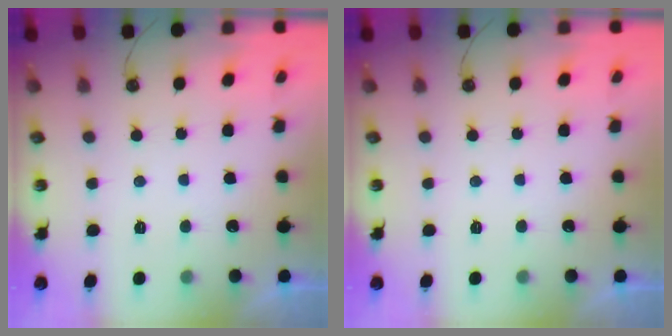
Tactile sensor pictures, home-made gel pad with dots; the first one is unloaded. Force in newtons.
{"total": 0.0}